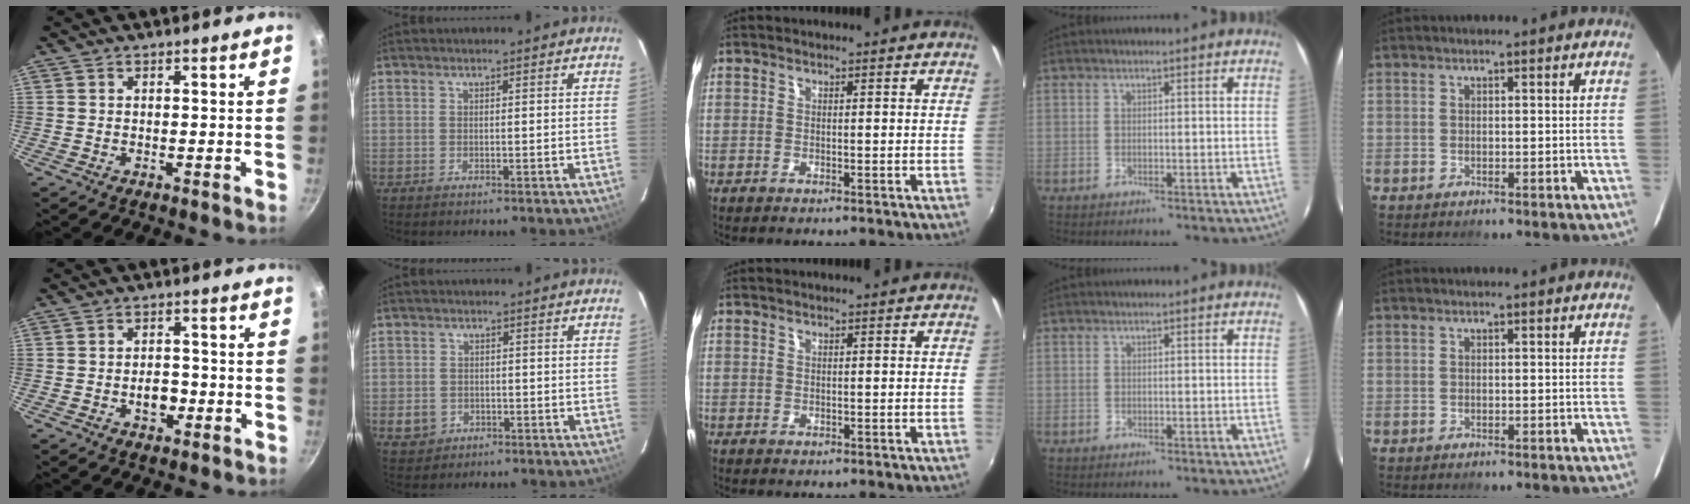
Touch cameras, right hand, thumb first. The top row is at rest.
{"thumb": {"total": 4.5, "force": [-1.4, 3.0, 3.1], "torque": [-0.026, 0.012, -0.021]}, "index": {"total": 4.2, "force": [-1.2, 3.9, 1.0], "torque": [-0.030, 0.005, -0.012]}}